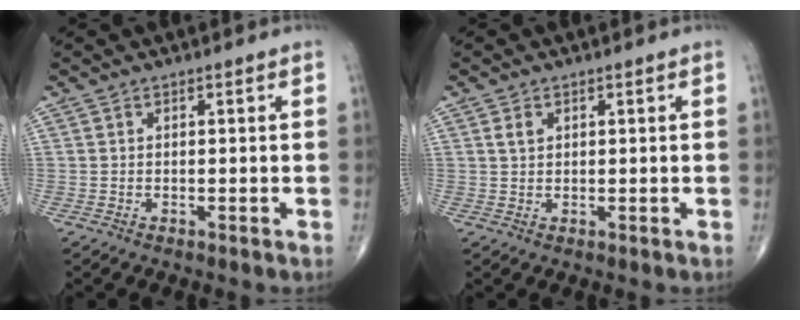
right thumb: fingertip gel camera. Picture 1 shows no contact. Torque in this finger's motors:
{"motor_torque": [-0.48, 0.32, 0.13, 0.07, -0.01]}